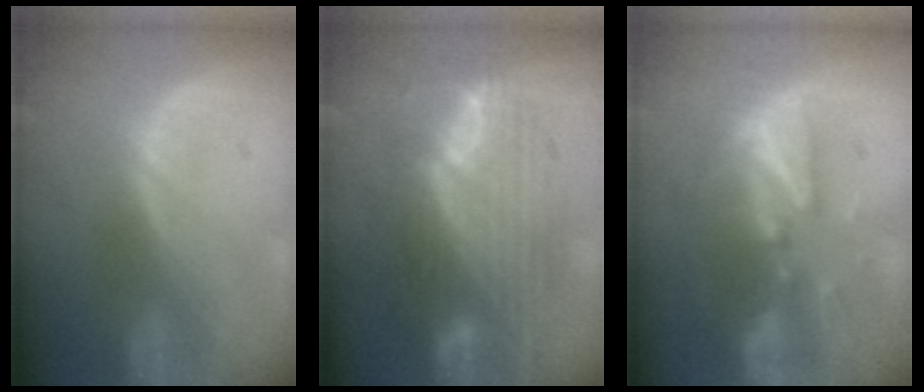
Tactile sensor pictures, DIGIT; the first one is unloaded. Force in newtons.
{"total": 11.8, "press": 11.7, "slide": 1.1}
{"total": 9.5, "press": 8.6, "slide": 4.0}